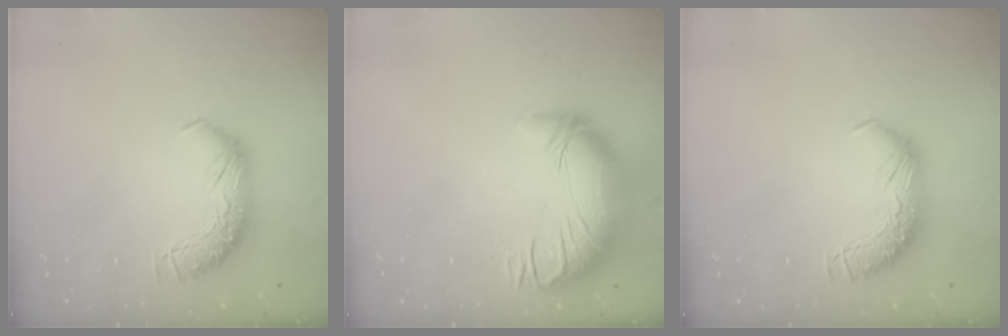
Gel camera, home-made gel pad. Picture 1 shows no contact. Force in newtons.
{"total": 3.7, "press": 2.0, "slide": 3.1}
{"total": 0.0}